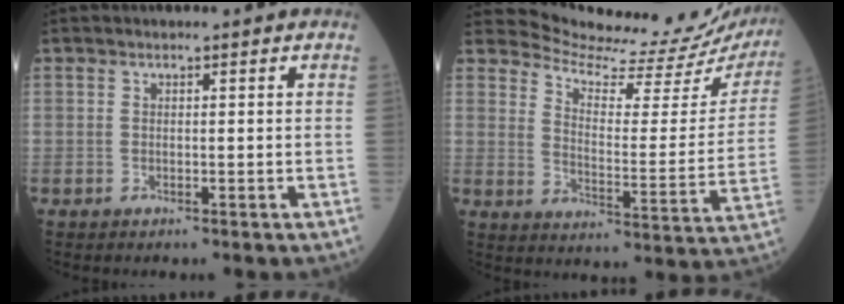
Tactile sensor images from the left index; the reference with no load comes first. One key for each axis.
{"total": 22.0, "fx": 21.5, "fy": 1.2, "fz": 4.5, "tx": -0.085, "ty": -0.107, "tz": 0.280}